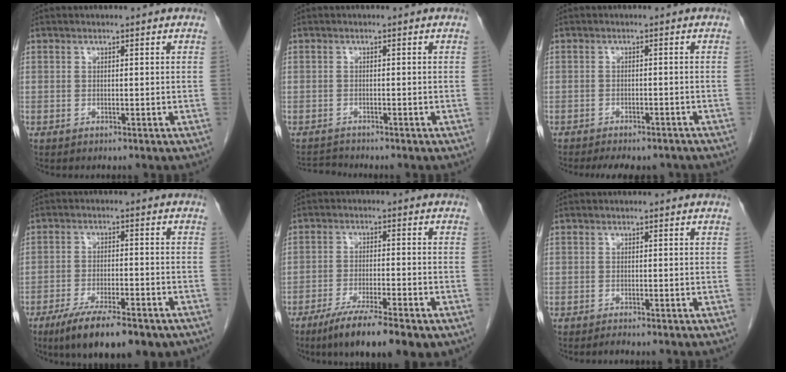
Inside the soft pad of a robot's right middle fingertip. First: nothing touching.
{"total": 1.8, "force": [-1.8, -0.2, -0.4], "torque": [0.006, -0.014, -0.028]}
{"total": 8.9, "force": [-7.5, 3.3, 3.5], "torque": [-0.051, 0.000, -0.089]}
{"total": 14.3, "force": [-10.2, 3.8, 9.3], "torque": [-0.124, -0.014, -0.152]}
{"total": 11.9, "force": [-8.0, 2.0, 8.6], "torque": [-0.129, -0.023, -0.124]}
{"total": 0.8, "force": [-0.7, -0.1, 0.3], "torque": [-0.008, -0.002, -0.009]}